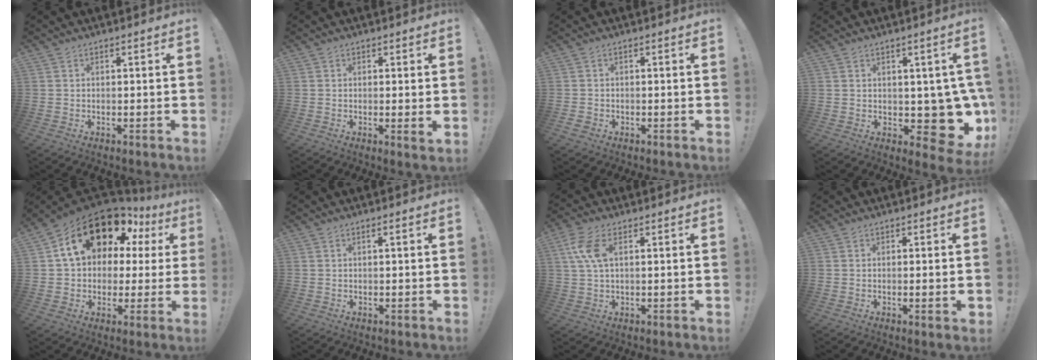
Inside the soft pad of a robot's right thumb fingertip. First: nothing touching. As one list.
[{"total": 2.1, "force": [0.5, 0.0, 2.0], "torque": [-0.021, -0.007, 0.007]}, {"total": 1.6, "force": [-0.9, 1.1, 0.5], "torque": [-0.009, 0.003, -0.017]}, {"total": 8.8, "force": [0.6, 6.0, 6.5], "torque": [-0.057, -0.017, 0.026]}, {"total": 19.5, "force": [10.5, 11.5, 11.7], "torque": [-0.171, -0.060, 0.192]}, {"total": 1.0, "force": [0.2, -0.1, 1.0], "torque": [-0.013, -0.003, 0.001]}, {"total": 7.5, "force": [2.3, 3.3, 6.4], "torque": [-0.141, 0.004, 0.043]}, {"total": 2.0, "force": [-0.1, 0.1, 2.0], "torque": [-0.028, -0.004, 0.000]}]